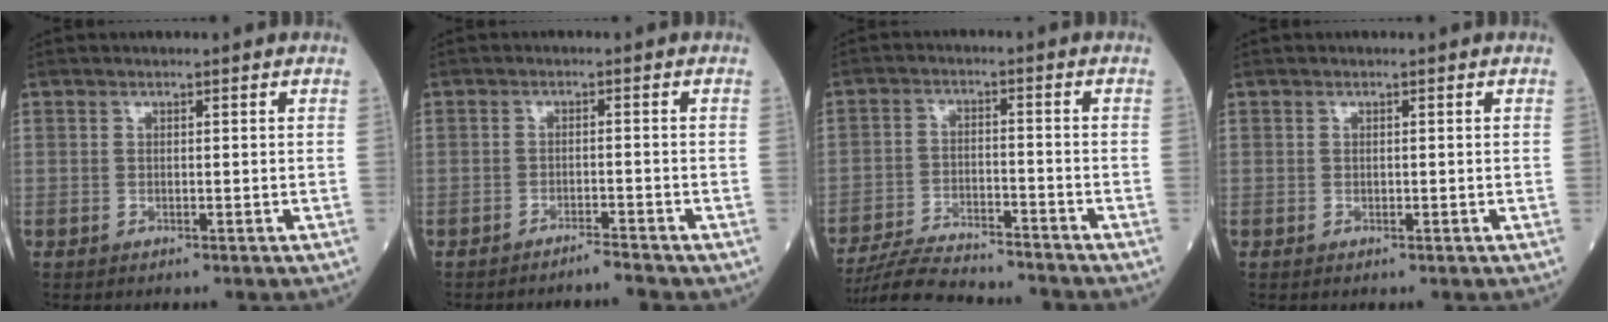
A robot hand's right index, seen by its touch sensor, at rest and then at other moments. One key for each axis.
{"total": 2.3, "fx": -2.2, "fy": -0.3, "fz": 0.3, "tx": -0.004, "ty": -0.006, "tz": -0.033}
{"total": 12.1, "fx": -11.5, "fy": 1.0, "fz": 3.9, "tx": -0.062, "ty": -0.001, "tz": -0.189}
{"total": 0.0}